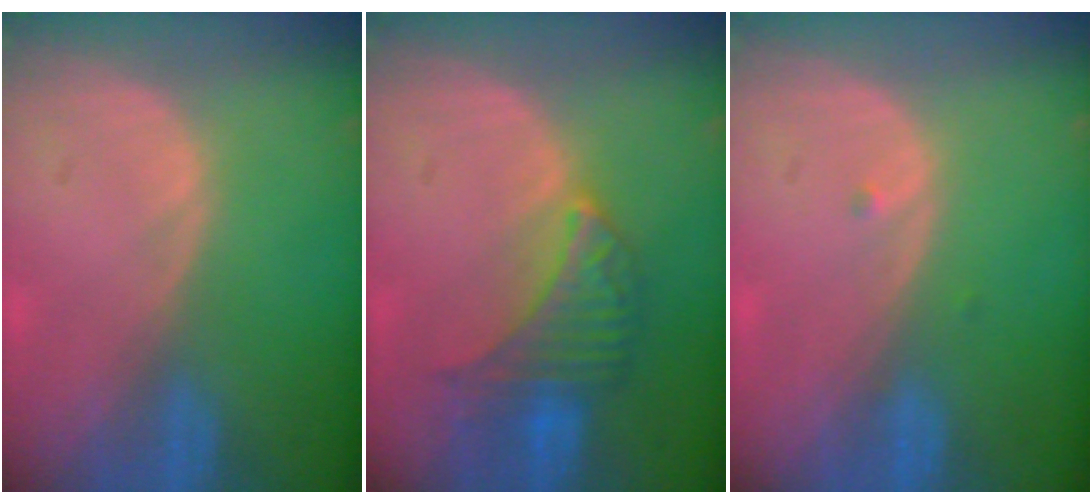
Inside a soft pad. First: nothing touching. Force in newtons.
{"total": 6.5, "press": 6.5, "slide": 0.5}
{"total": 0.6, "press": 0.5, "slide": 0.3}